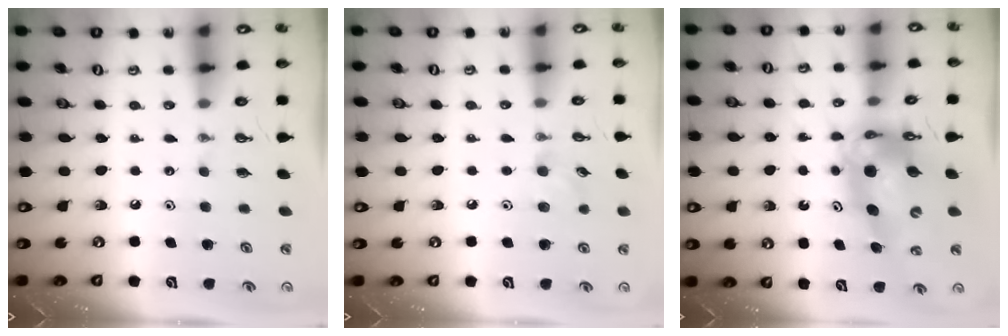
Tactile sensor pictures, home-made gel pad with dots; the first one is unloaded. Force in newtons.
{"total": 6.4, "press": 6.2, "slide": 1.5}
{"total": 12.5, "press": 12.4, "slide": 1.3}